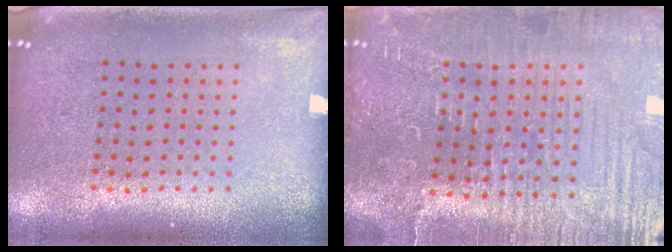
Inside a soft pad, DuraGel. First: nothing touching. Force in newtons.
{"total": 4.7, "press": 4.5, "slide": 1.5}